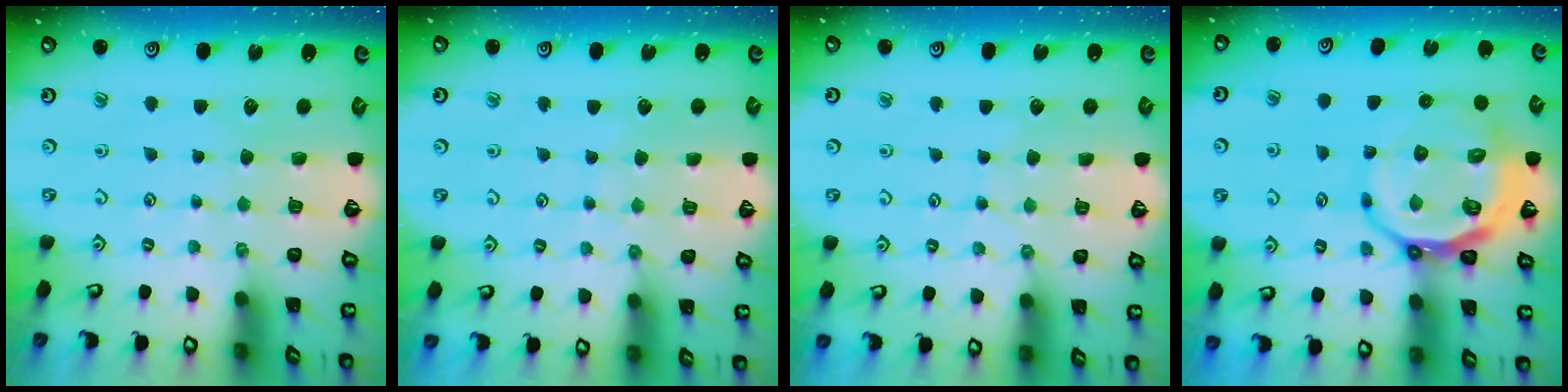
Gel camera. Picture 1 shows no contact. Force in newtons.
{"total": 5.2, "press": 5.2, "slide": 0.4}
{"total": 4.3, "press": 4.3, "slide": 0.5}
{"total": 13.8, "press": 13.4, "slide": 3.5}